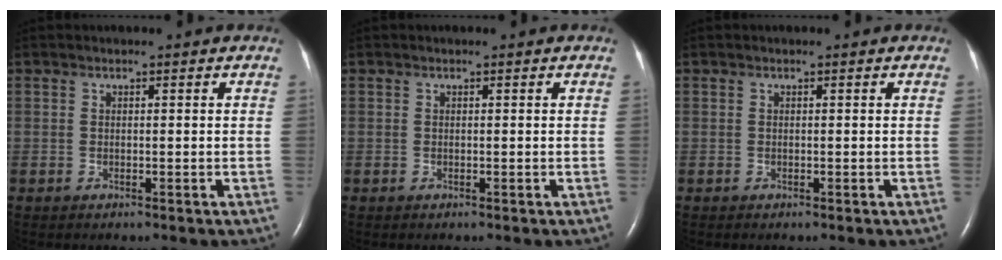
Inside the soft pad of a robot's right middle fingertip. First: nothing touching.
{"total": 0.0}
{"total": 0.0}